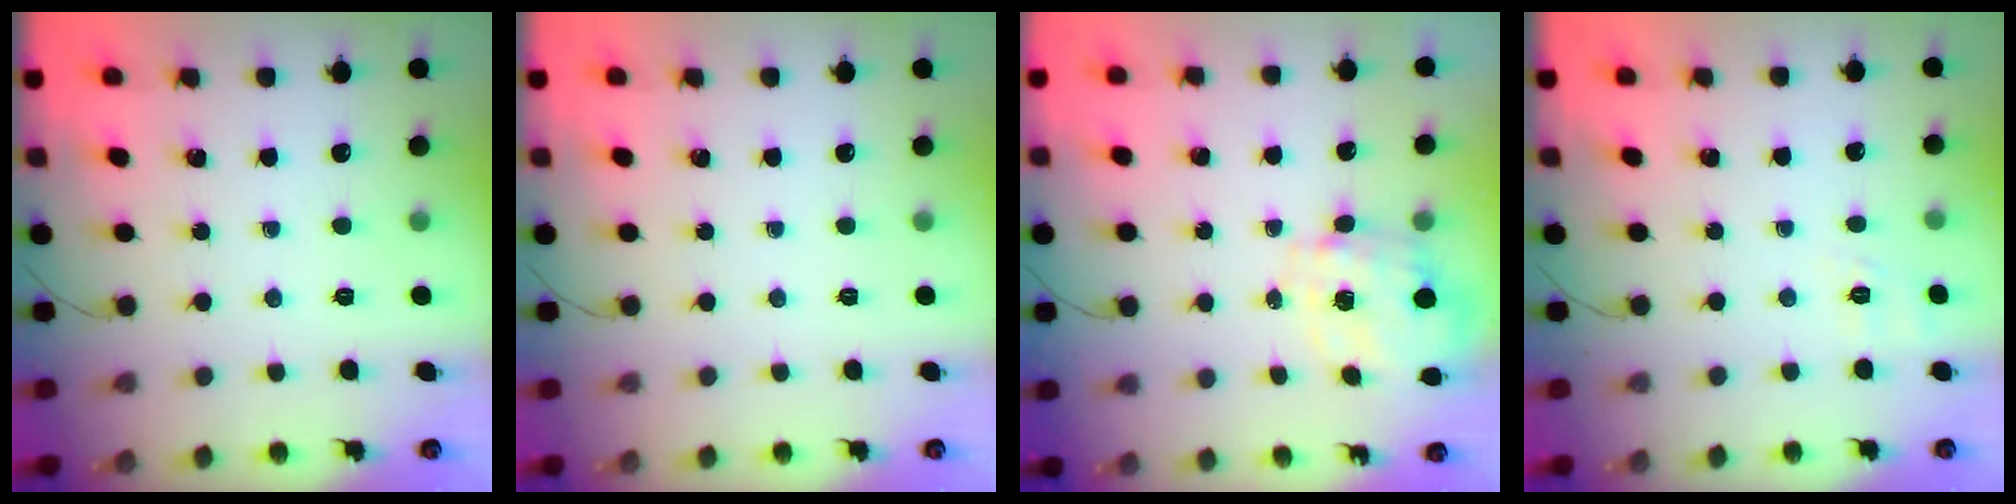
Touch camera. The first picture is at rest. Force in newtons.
{"total": 0.0}
{"total": 2.8, "press": 2.6, "slide": 1.0}
{"total": 2.1, "press": 0.8, "slide": 1.9}